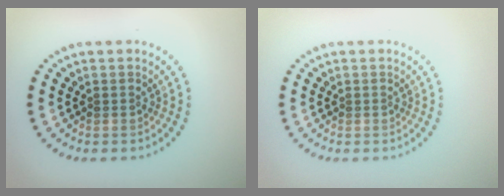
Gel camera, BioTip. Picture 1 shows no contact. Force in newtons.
{"total": 0.0}